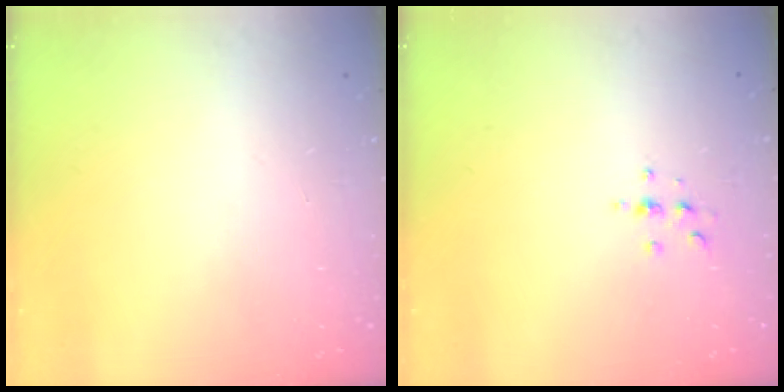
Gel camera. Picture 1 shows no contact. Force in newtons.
{"total": 2.2, "press": 2.1, "slide": 0.2}